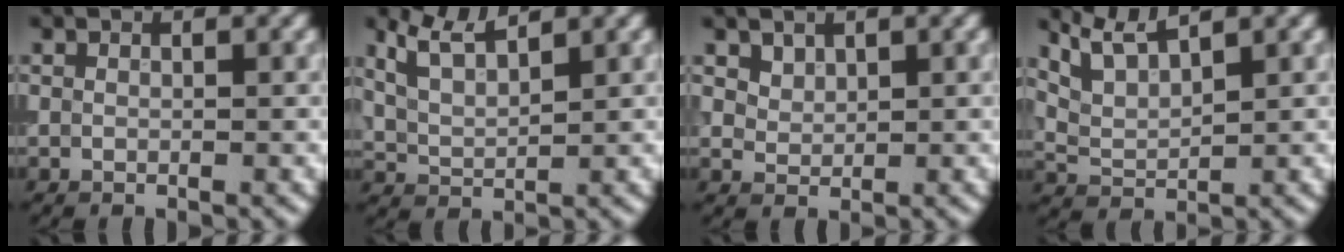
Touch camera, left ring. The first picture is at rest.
{"total": 3.7, "force": [2.9, 1.0, 2.1], "torque": [-0.052, 0.010, 0.062]}
{"total": 1.7, "force": [1.2, 1.1, 0.4], "torque": [-0.013, -0.013, 0.040]}
{"total": 4.0, "force": [3.3, 0.9, 2.1], "torque": [-0.051, 0.006, 0.071]}